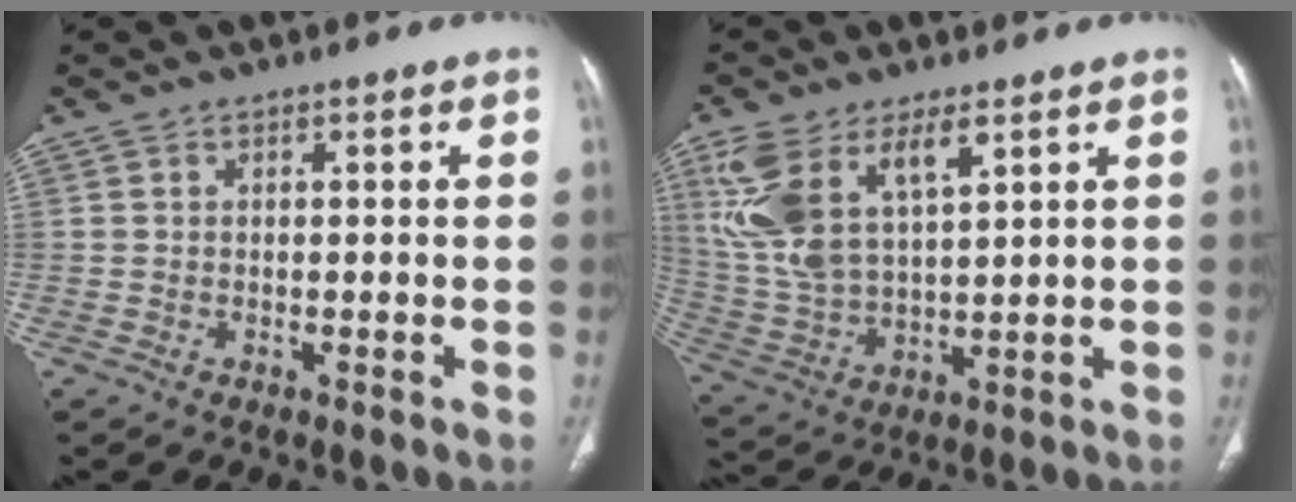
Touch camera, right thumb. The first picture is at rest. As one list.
[{"total": 14.2, "force": [6.8, 6.4, 10.8], "torque": [-0.227, -0.017, 0.147]}]